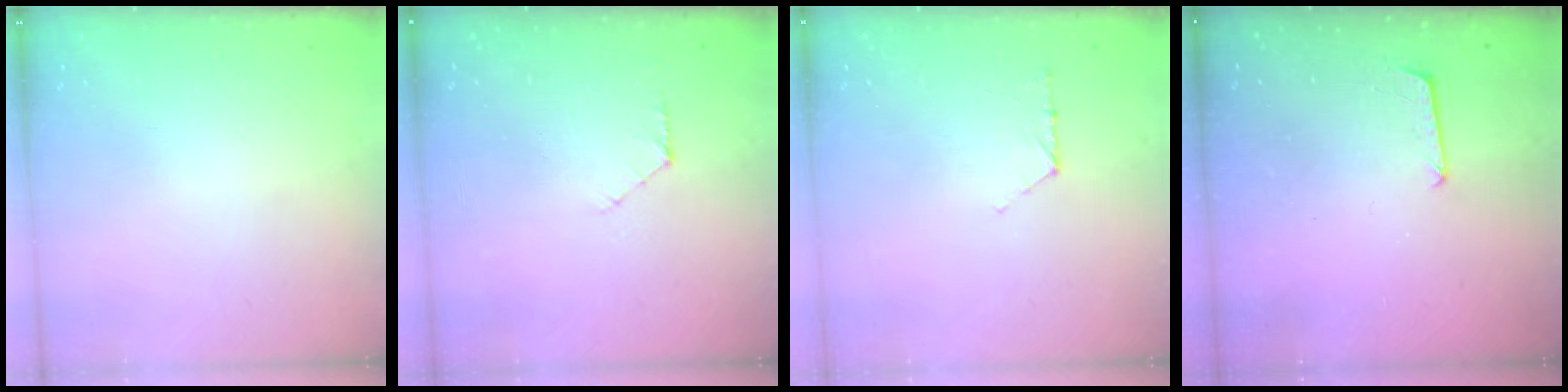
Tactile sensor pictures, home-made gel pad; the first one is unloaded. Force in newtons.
{"total": 4.4, "press": 4.4, "slide": 0.4}
{"total": 6.8, "press": 6.7, "slide": 0.6}
{"total": 5.9, "press": 5.9, "slide": 0.4}